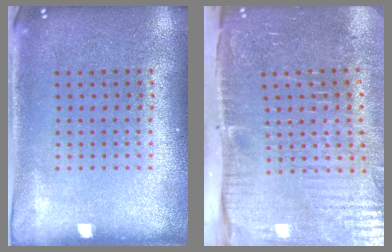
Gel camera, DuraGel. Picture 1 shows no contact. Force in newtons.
{"total": 5.1, "press": 4.3, "slide": 2.8}